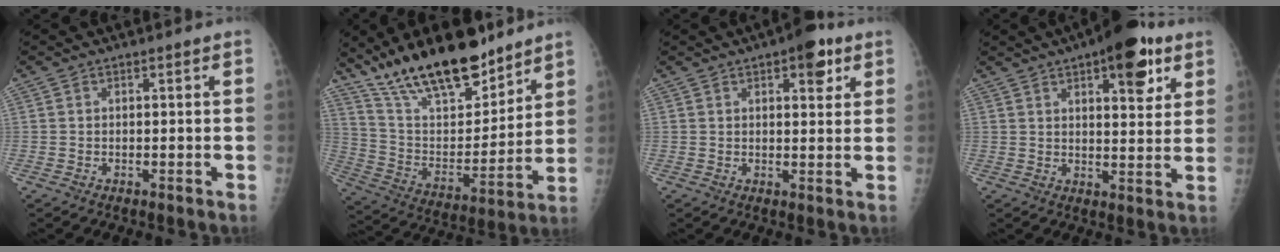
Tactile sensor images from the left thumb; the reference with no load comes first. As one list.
[{"total": 22.5, "force": [17.0, 7.8, 12.5], "torque": [-0.173, -0.080, 0.298]}, {"total": 6.2, "force": [3.2, 2.7, 4.5], "torque": [-0.038, -0.010, 0.036]}, {"total": 12.8, "force": [6.8, 5.0, 9.6], "torque": [-0.097, -0.024, 0.089]}]